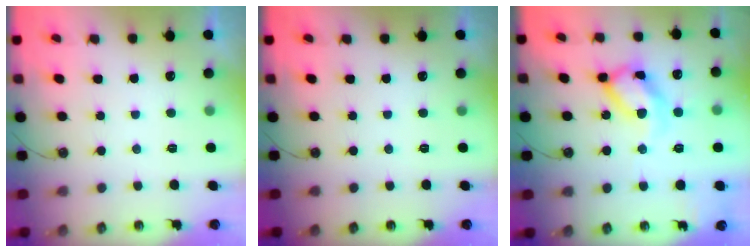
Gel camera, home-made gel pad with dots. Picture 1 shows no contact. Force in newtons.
{"total": 0.0}
{"total": 16.7, "press": 16.7, "slide": 1.6}